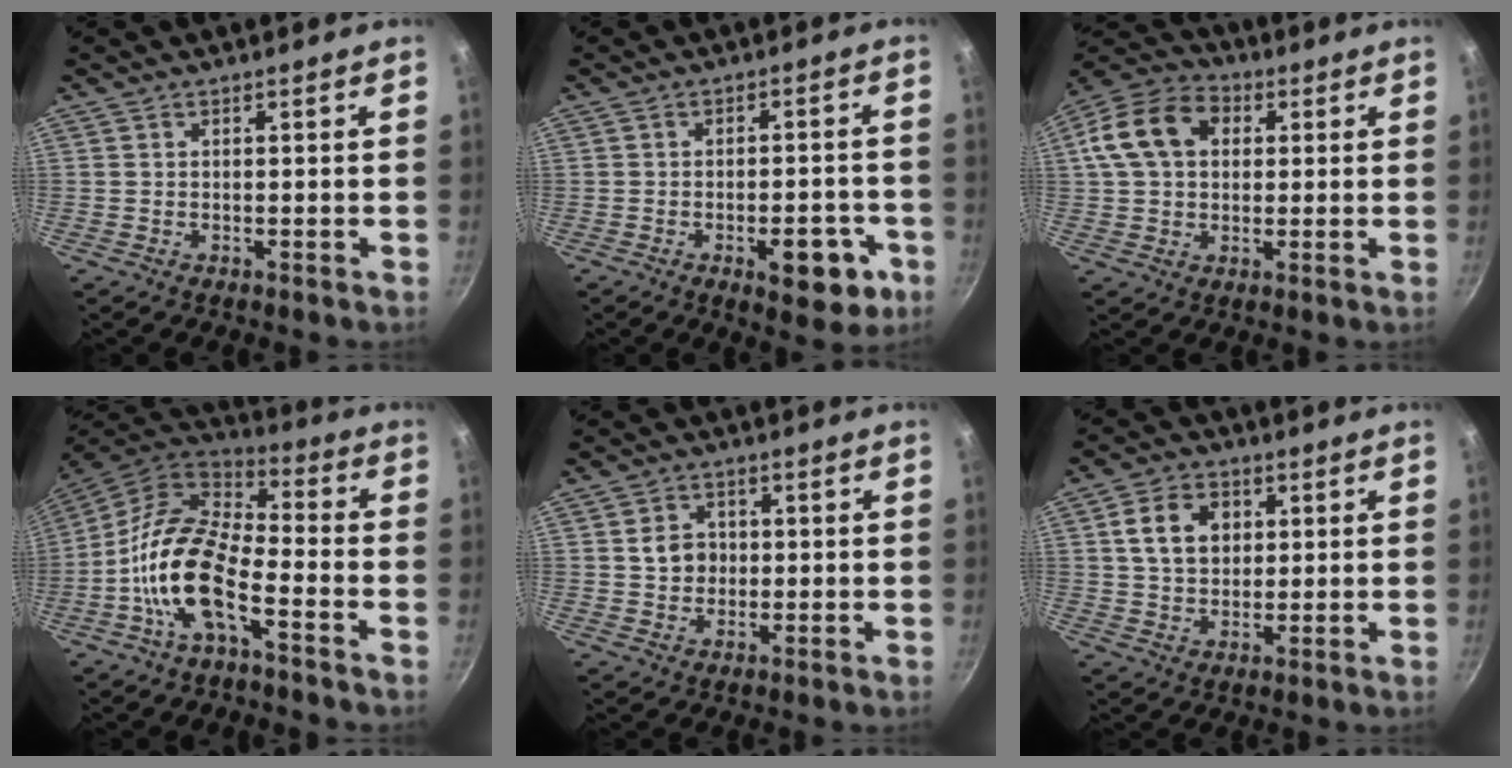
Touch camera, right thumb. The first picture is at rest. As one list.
[{"total": 9.8, "force": [-3.9, 4.5, 7.7], "torque": [-0.070, 0.019, -0.044]}, {"total": 13.7, "force": [3.0, 10.2, 8.6], "torque": [-0.137, 0.026, 0.034]}, {"total": 15.9, "force": [-5.8, 7.2, 12.9], "torque": [-0.243, 0.048, -0.129]}, {"total": 5.2, "force": [0.4, 4.5, 2.6], "torque": [-0.019, 0.005, 0.003]}, {"total": 9.0, "force": [2.2, 6.9, 5.3], "torque": [-0.073, 0.005, 0.034]}]